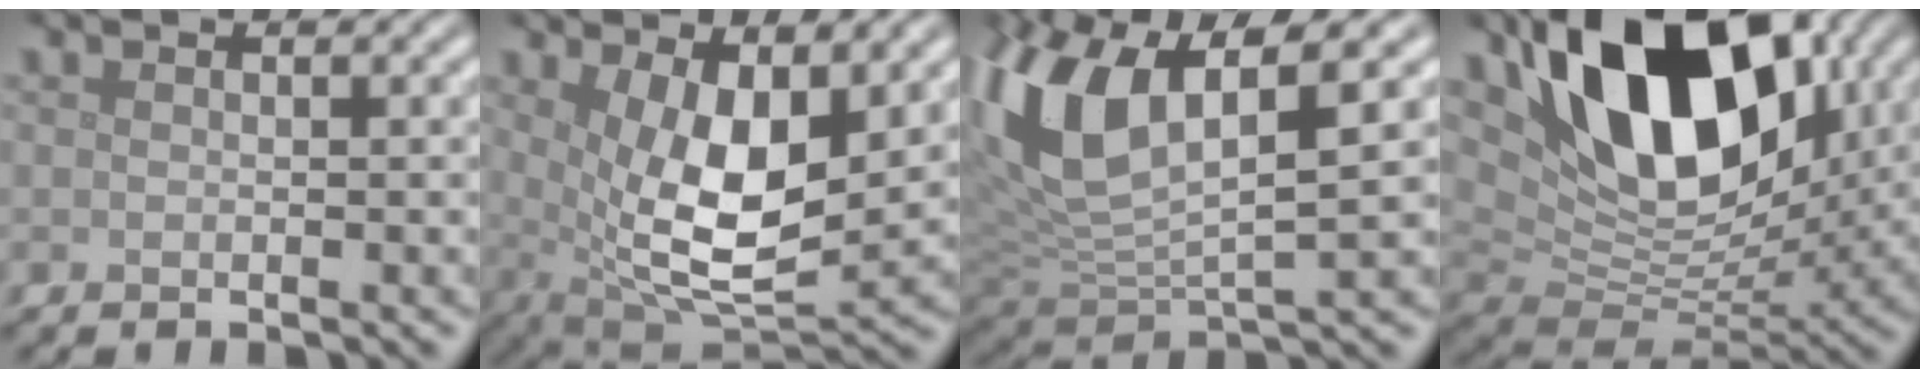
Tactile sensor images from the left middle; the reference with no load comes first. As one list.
[{"total": 8.9, "force": [1.7, 3.9, 7.8], "torque": [-0.149, -0.018, 0.035]}, {"total": 11.0, "force": [3.6, 4.9, 9.1], "torque": [-0.205, 0.004, 0.068]}, {"total": 13.5, "force": [5.0, 7.5, 10.0], "torque": [-0.154, 0.000, 0.083]}]